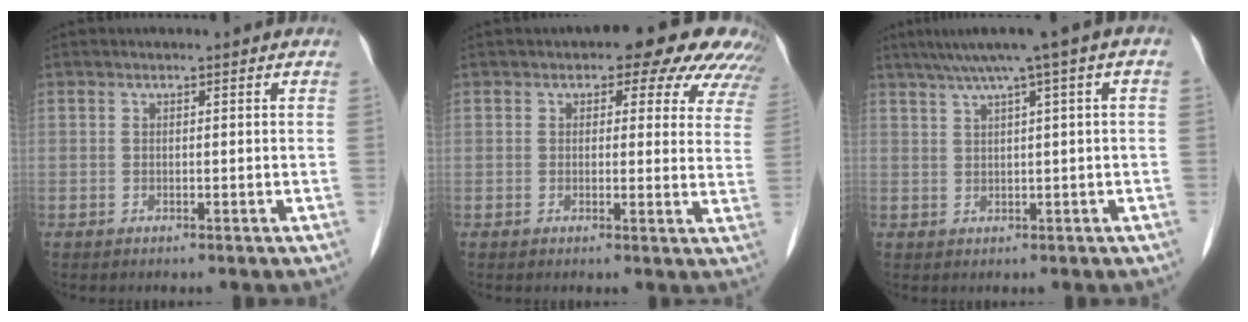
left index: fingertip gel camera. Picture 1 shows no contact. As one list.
[{"total": 10.1, "force": [7.4, 4.1, 5.4], "torque": [-0.040, 0.012, 0.061]}, {"total": 7.3, "force": [3.4, -0.2, 6.5], "torque": [-0.102, 0.033, 0.054]}]